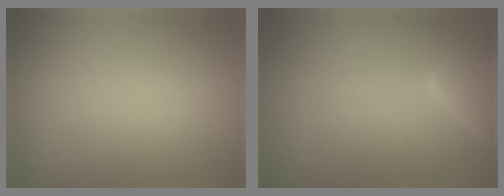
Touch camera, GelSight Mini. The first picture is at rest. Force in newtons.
{"total": 2.3, "press": 2.2, "slide": 0.2}